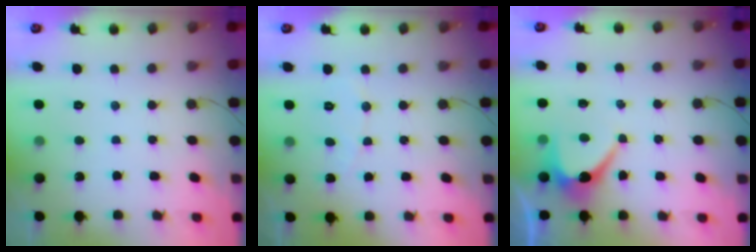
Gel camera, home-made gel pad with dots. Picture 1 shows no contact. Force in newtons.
{"total": 3.0, "press": 2.9, "slide": 0.3}
{"total": 6.5, "press": 6.4, "slide": 0.9}